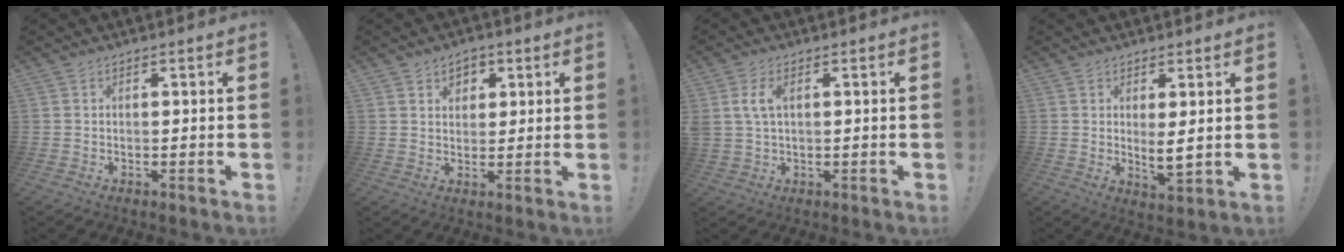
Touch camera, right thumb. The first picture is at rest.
{"total": 4.5, "force": [2.0, 3.8, 1.4], "torque": [-0.010, -0.009, 0.035]}
{"total": 5.6, "force": [1.2, 3.3, 4.4], "torque": [-0.095, 0.004, 0.021]}
{"total": 5.1, "force": [1.4, 1.0, 4.8], "torque": [-0.058, -0.026, 0.023]}